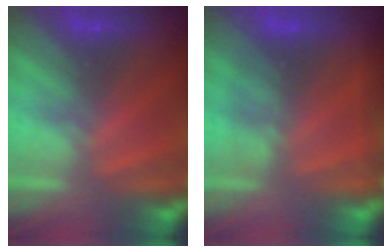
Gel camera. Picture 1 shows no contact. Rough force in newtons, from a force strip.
{"total": 2.2}